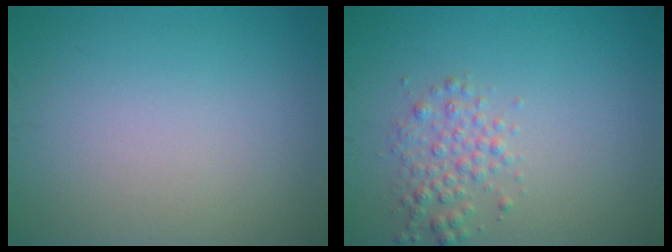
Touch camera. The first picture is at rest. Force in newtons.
{"total": 2.2, "press": 2.2, "slide": 0.0}